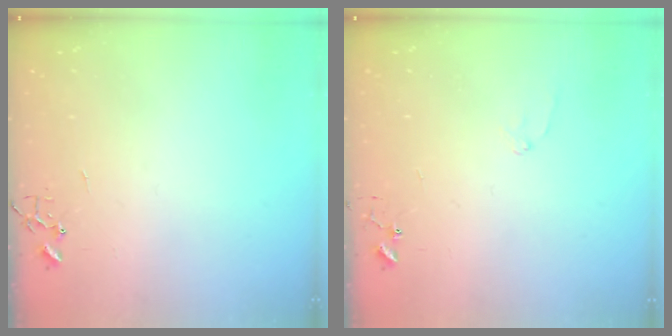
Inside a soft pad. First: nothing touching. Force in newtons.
{"total": 6.6, "press": 6.6, "slide": 0.8}